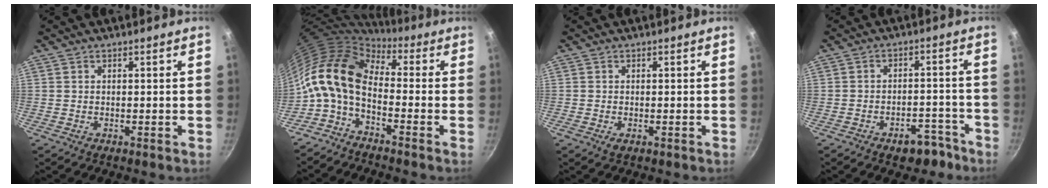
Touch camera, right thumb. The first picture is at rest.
{"total": 13.8, "force": [-1.5, 7.8, 11.3], "torque": [-0.211, 0.027, -0.048]}
{"total": 1.2, "force": [-0.4, 0.6, 1.0], "torque": [-0.016, -0.003, -0.007]}
{"total": 6.9, "force": [-4.6, 3.9, 3.3], "torque": [-0.011, 0.051, -0.050]}